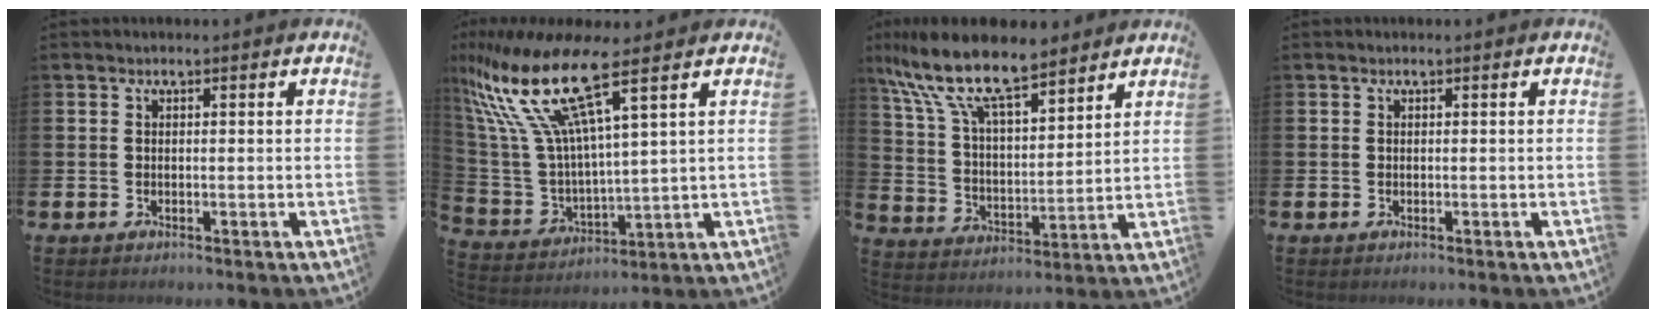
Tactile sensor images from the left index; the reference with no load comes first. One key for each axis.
{"total": 14.3, "fx": 9.5, "fy": 3.4, "fz": 10.1, "tx": -0.246, "ty": -0.047, "tz": 0.157}
{"total": 11.7, "fx": 9.7, "fy": 3.4, "fz": 5.5, "tx": -0.153, "ty": -0.046, "tz": 0.173}
{"total": 0.0}